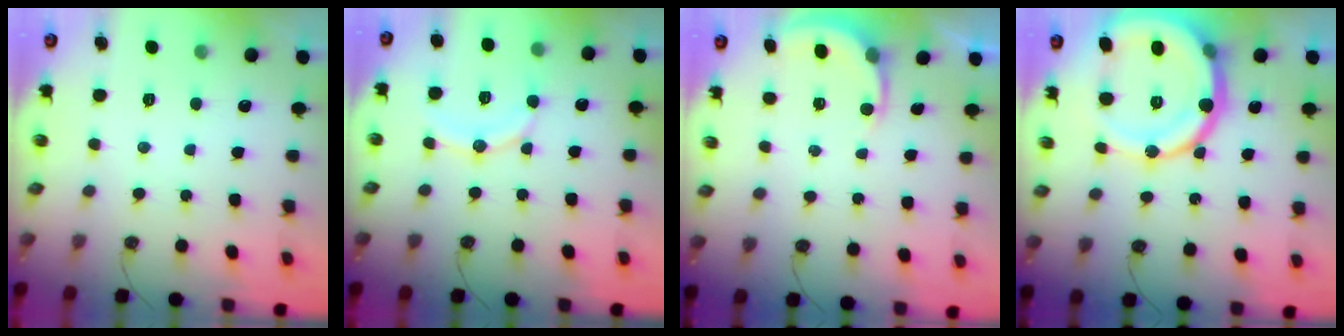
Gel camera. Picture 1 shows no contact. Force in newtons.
{"total": 11.4, "press": 11.1, "slide": 2.7}
{"total": 3.8, "press": 3.8, "slide": 0.3}
{"total": 23.3, "press": 23.0, "slide": 3.8}